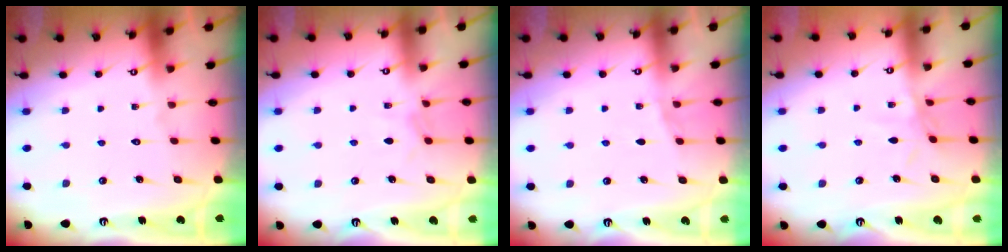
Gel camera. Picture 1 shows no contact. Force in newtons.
{"total": 4.0, "press": 4.0, "slide": 0.2}
{"total": 4.4, "press": 3.6, "slide": 2.5}
{"total": 2.8, "press": 2.8, "slide": 0.2}